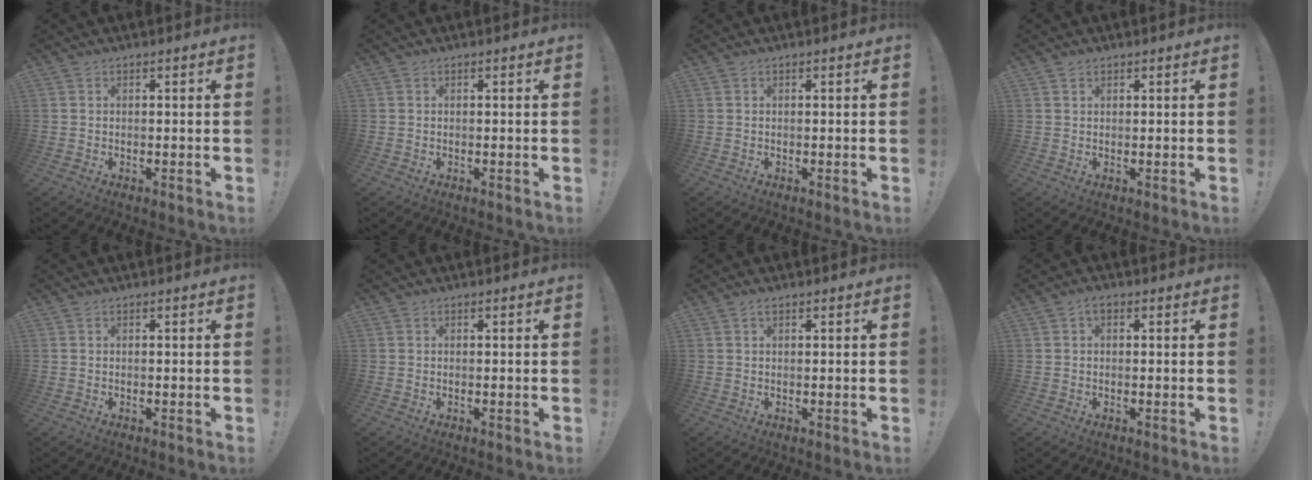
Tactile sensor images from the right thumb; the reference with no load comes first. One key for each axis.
{"total": 0.0}
{"total": 0.0}
{"total": 1.0, "fx": 0.8, "fy": 0.6, "fz": 0.2, "tx": 0.002, "ty": -0.003, "tz": 0.015}
{"total": 0.0}
{"total": 0.0}
{"total": 0.6, "fx": 0.4, "fy": 0.3, "fz": 0.4, "tx": -0.003, "ty": -0.003, "tz": 0.006}
{"total": 1.8, "fx": 0.2, "fy": 1.3, "fz": 1.3, "tx": -0.019, "ty": 0.002, "tz": 0.002}